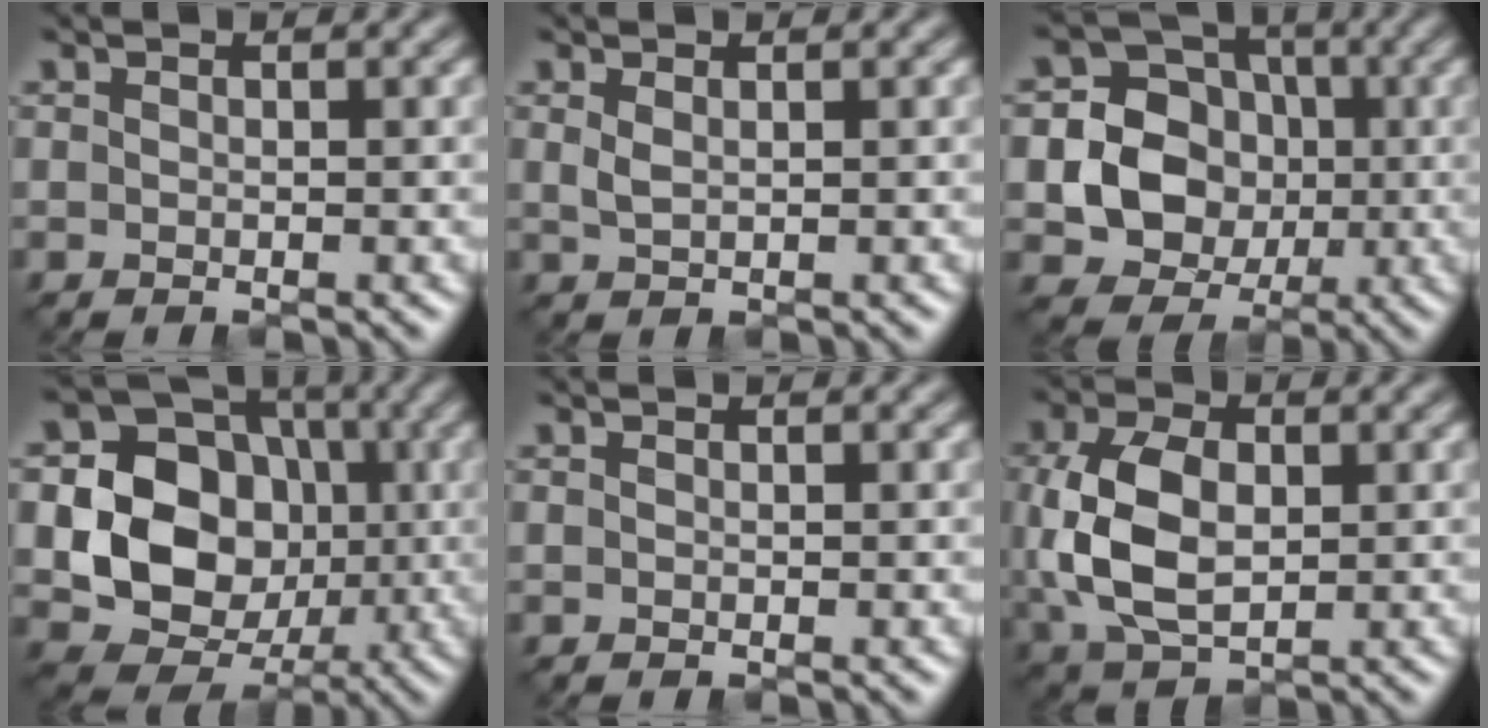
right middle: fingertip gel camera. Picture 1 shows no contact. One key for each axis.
{"total": 0.6, "fx": 0.3, "fy": 0.2, "fz": 0.5, "tx": -0.017, "ty": 0.000, "tz": 0.009}
{"total": 8.0, "fx": -0.6, "fy": 7.5, "fz": 2.8, "tx": -0.041, "ty": 0.004, "tz": -0.028}
{"total": 11.6, "fx": -0.5, "fy": 10.2, "fz": 5.5, "tx": -0.091, "ty": -0.005, "tz": -0.026}
{"total": 0.0}
{"total": 7.1, "fx": 0.0, "fy": 4.7, "fz": 5.4, "tx": -0.128, "ty": 0.000, "tz": 0.003}